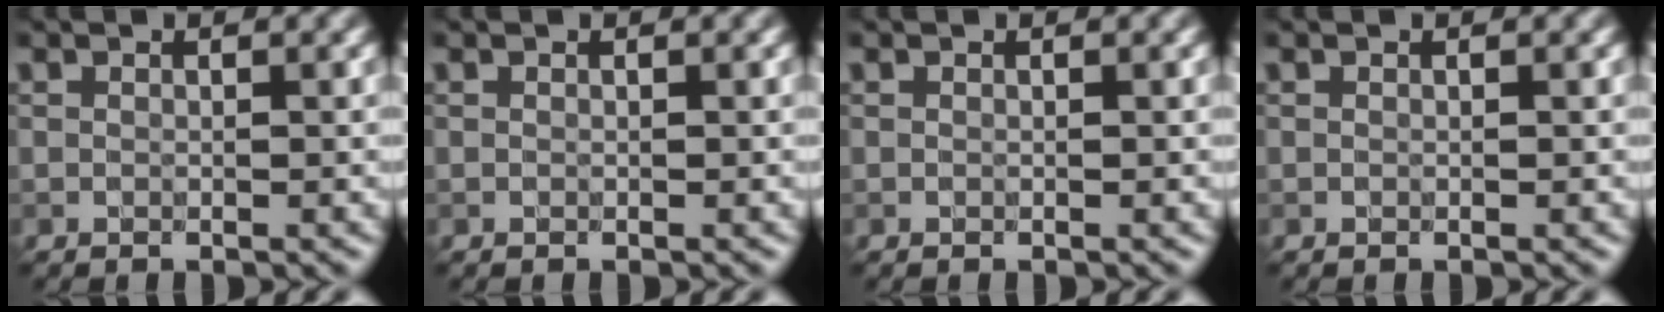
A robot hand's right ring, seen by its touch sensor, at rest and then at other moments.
{"total": 0.0}
{"total": 0.0}
{"total": 0.0}